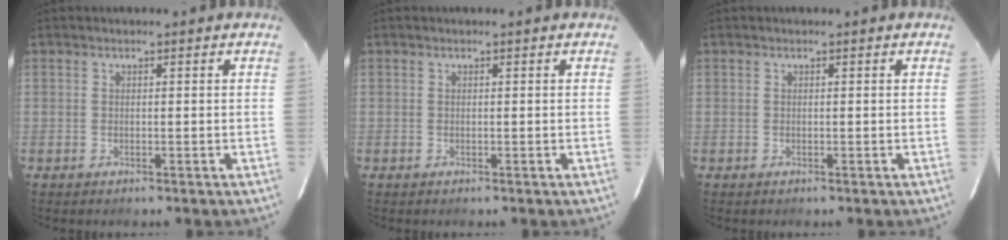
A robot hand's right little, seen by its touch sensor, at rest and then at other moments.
{"total": 0.0}
{"total": 0.0}